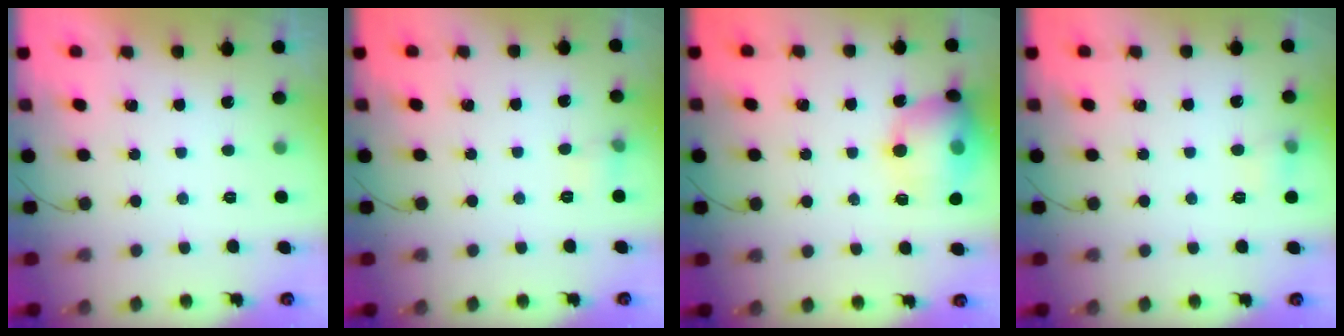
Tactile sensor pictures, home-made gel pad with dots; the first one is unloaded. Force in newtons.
{"total": 4.8, "press": 4.6, "slide": 1.4}
{"total": 15.3, "press": 14.6, "slide": 4.3}
{"total": 5.5, "press": 5.3, "slide": 1.4}